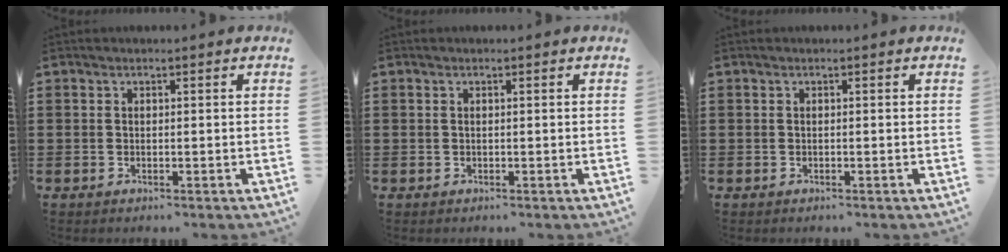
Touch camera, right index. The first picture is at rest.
{"total": 0.0}
{"total": 0.0}